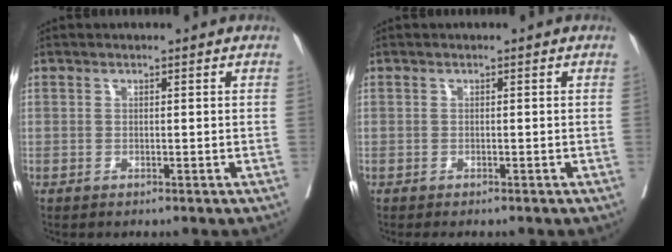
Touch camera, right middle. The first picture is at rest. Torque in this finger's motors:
{"motor_torque": [0.21, -0.15, 0.00, 0.00]}